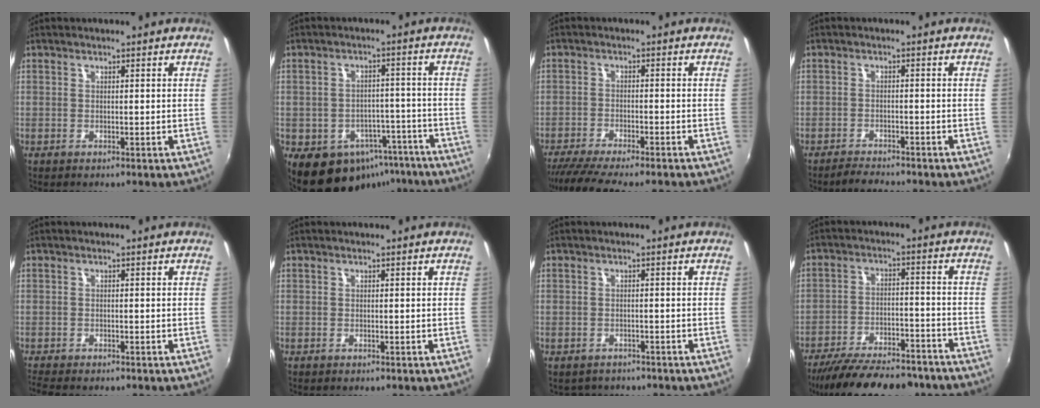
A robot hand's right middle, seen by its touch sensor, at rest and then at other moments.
{"total": 13.6, "force": [-8.4, 9.4, 5.3], "torque": [-0.097, 0.024, -0.084]}
{"total": 11.1, "force": [-9.6, 1.0, 5.5], "torque": [-0.122, -0.035, -0.154]}
{"total": 3.5, "force": [-3.3, 0.5, 0.8], "torque": [-0.033, -0.003, -0.057]}
{"total": 3.8, "force": [-3.4, 0.6, 1.6], "torque": [-0.039, -0.022, -0.060]}
{"total": 0.0}
{"total": 2.9, "force": [-2.5, 1.5, 0.3], "torque": [-0.013, -0.007, -0.035]}
{"total": 21.2, "force": [-17.8, 6.4, 9.7], "torque": [-0.188, -0.020, -0.250]}